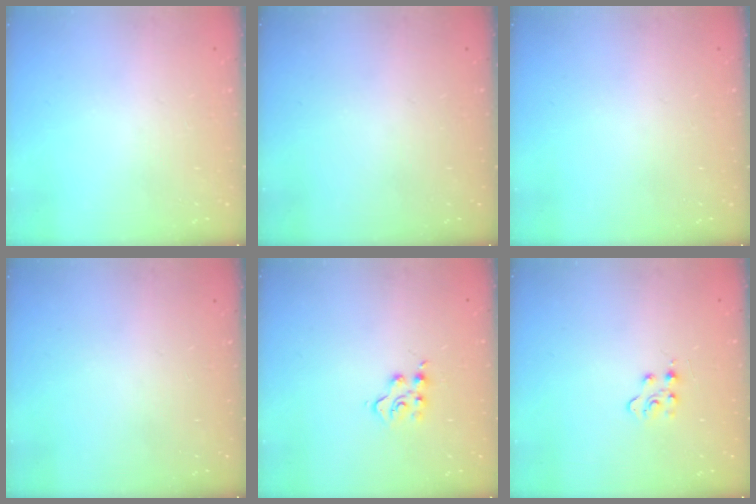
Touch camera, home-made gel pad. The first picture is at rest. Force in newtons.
{"total": 0.0}
{"total": 0.0}
{"total": 0.0}
{"total": 5.1, "press": 5.1, "slide": 0.5}
{"total": 3.4, "press": 3.4, "slide": 0.3}